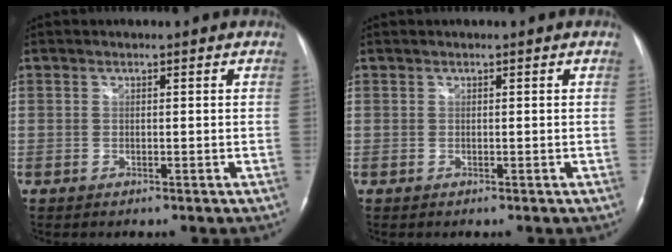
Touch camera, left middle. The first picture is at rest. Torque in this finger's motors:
{"motor_torque": [0.26, 0.07, -0.03, 0.00]}